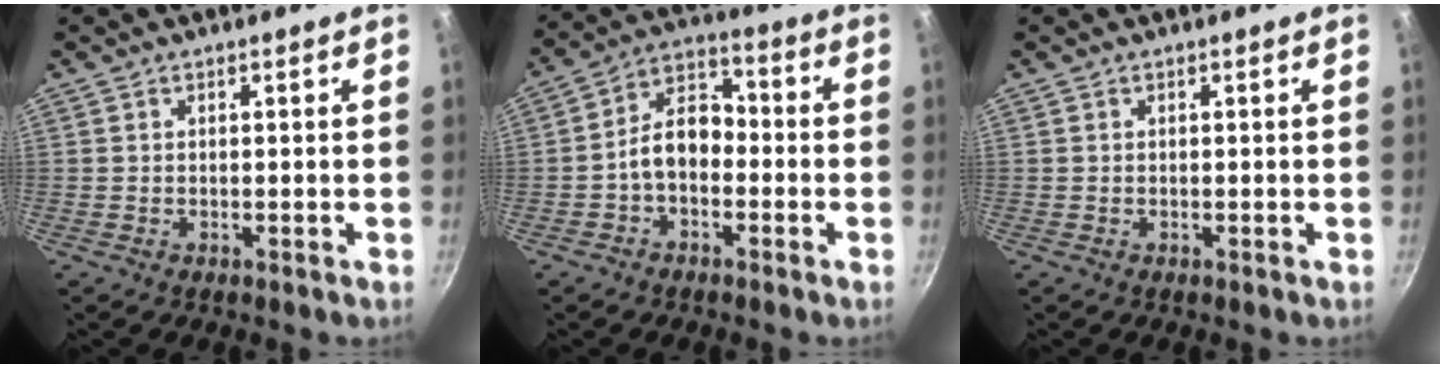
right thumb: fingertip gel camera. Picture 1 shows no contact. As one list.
[{"total": 8.8, "force": [-2.1, 6.1, 6.0], "torque": [-0.069, 0.045, -0.051]}, {"total": 0.0}]